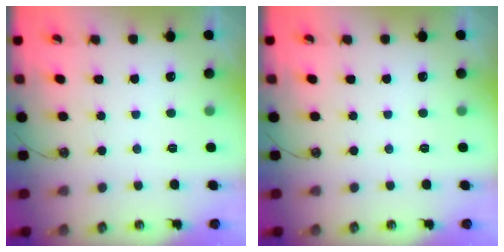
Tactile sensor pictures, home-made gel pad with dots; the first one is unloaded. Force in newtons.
{"total": 0.0}